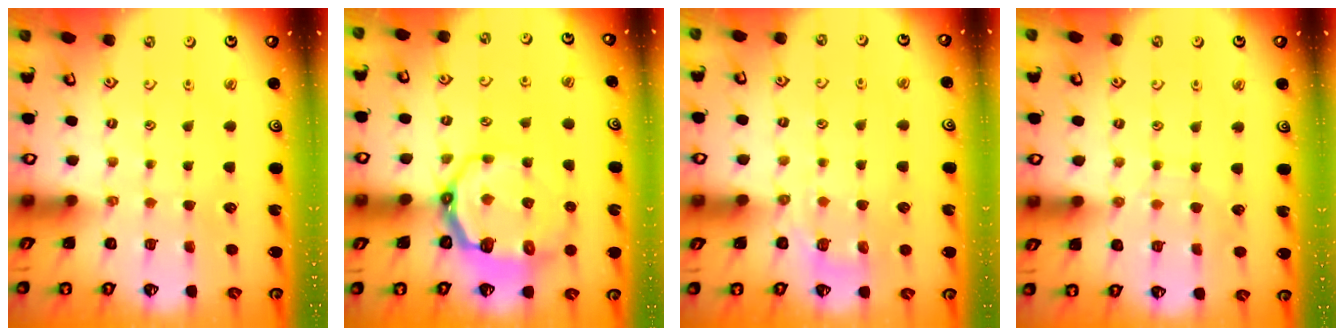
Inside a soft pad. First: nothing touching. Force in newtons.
{"total": 9.6, "press": 8.5, "slide": 4.4}
{"total": 4.4, "press": 4.1, "slide": 1.7}
{"total": 6.5, "press": 6.5, "slide": 0.6}